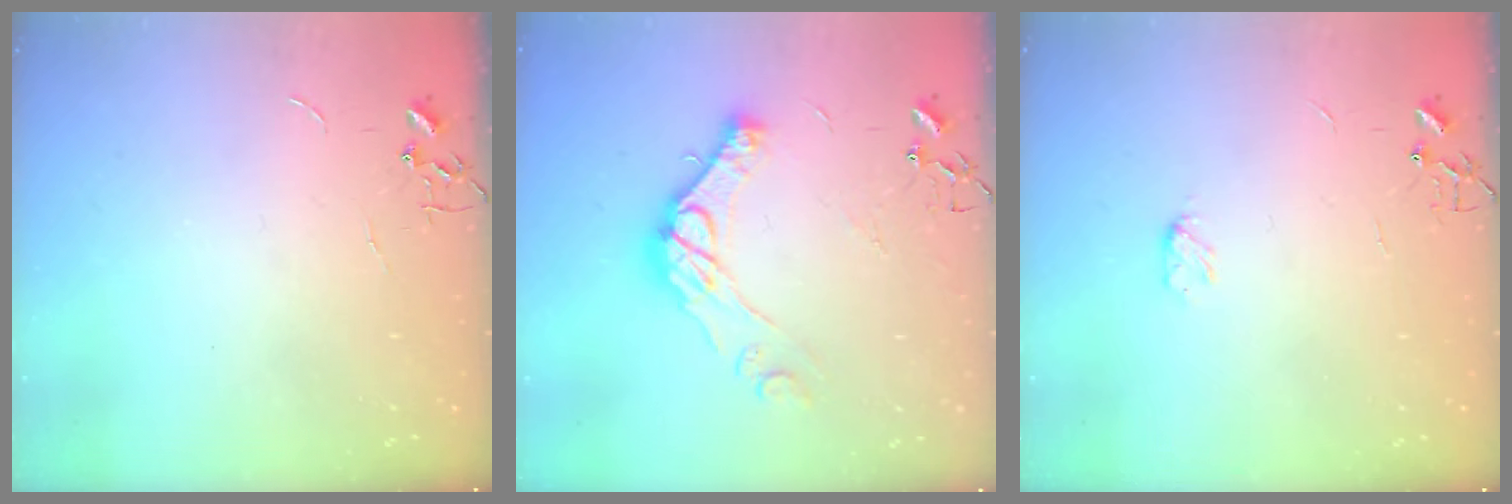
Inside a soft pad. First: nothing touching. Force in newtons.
{"total": 14.4, "press": 14.3, "slide": 1.1}
{"total": 3.9, "press": 3.9, "slide": 0.4}